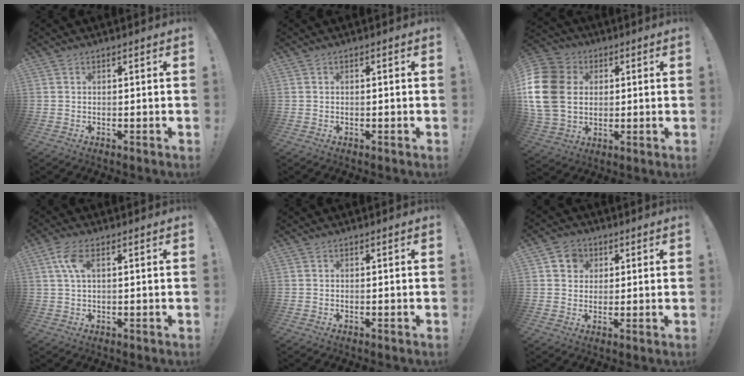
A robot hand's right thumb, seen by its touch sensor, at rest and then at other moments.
{"total": 0.5, "force": [-0.4, -0.1, 0.3], "torque": [-0.010, 0.002, -0.007]}
{"total": 18.1, "force": [2.4, 14.2, 11.0], "torque": [-0.205, 0.003, 0.049]}
{"total": 5.8, "force": [1.9, 2.6, 4.8], "torque": [-0.086, 0.002, 0.035]}
{"total": 0.0}
{"total": 6.4, "force": [2.3, 5.7, 1.8], "torque": [-0.029, -0.002, 0.046]}